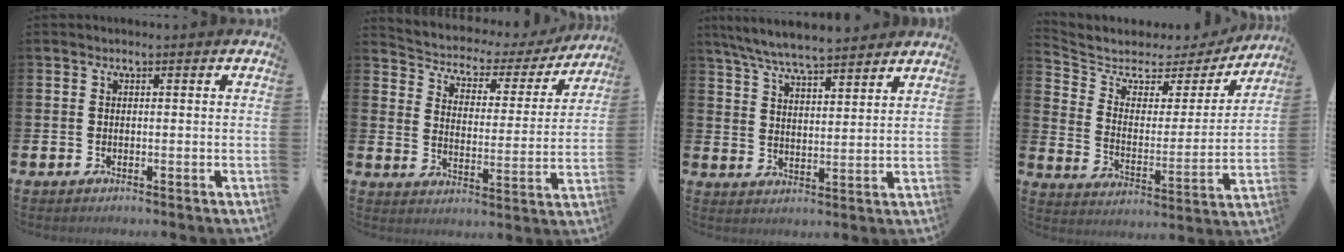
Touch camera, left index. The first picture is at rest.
{"total": 3.9, "force": [3.4, 2.0, 0.5], "torque": [-0.037, -0.028, 0.048]}
{"total": 6.9, "force": [6.6, 0.4, 1.9], "torque": [-0.066, -0.029, 0.120]}
{"total": 5.0, "force": [4.2, 2.6, 0.9], "torque": [-0.055, -0.035, 0.063]}